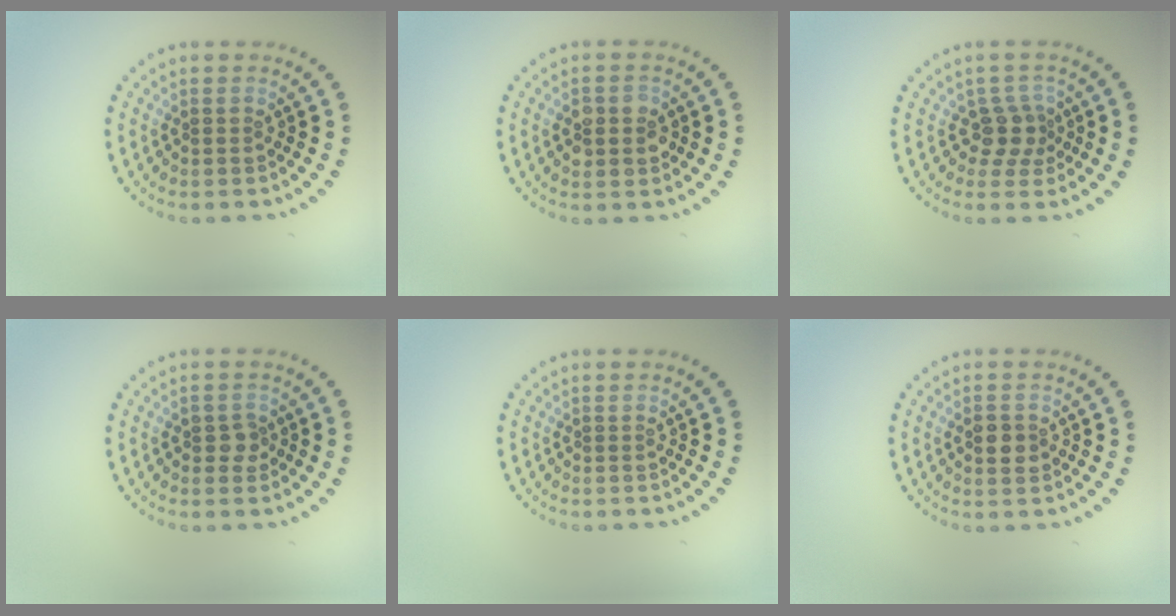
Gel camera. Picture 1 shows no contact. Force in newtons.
{"total": 2.9, "press": 2.8, "slide": 0.3}
{"total": 2.4, "press": 1.9, "slide": 1.5}
{"total": 1.5, "press": 1.5, "slide": 0.3}
{"total": 0.0}
{"total": 2.3, "press": 2.3, "slide": 0.1}